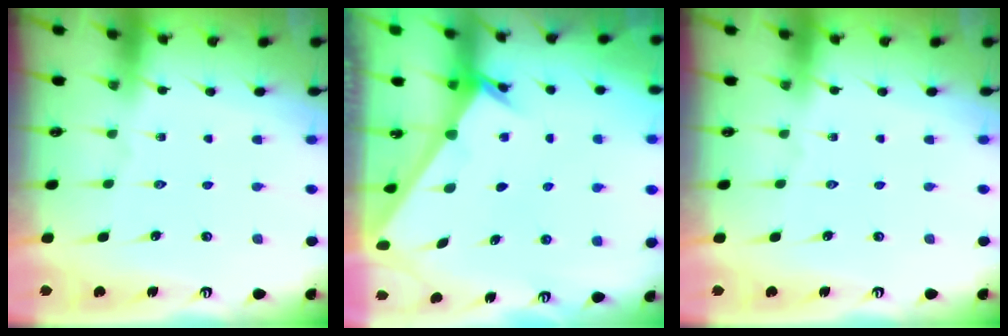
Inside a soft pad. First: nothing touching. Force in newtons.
{"total": 2.2, "press": 2.2, "slide": 0.2}
{"total": 0.0}